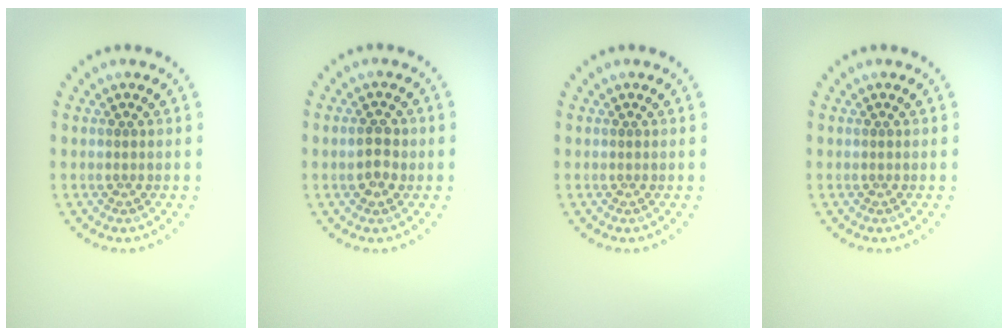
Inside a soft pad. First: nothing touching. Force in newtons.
{"total": 2.3, "press": 2.3, "slide": 0.2}
{"total": 0.0}
{"total": 0.0}